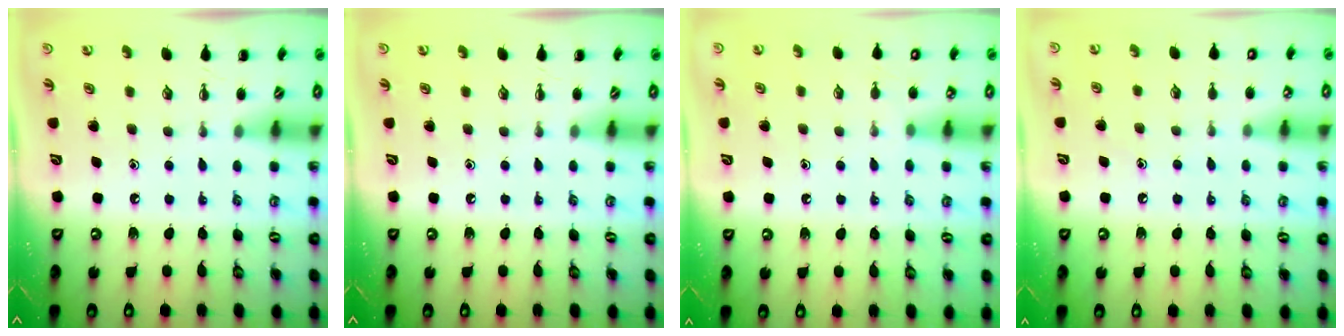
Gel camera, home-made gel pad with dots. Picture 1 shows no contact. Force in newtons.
{"total": 0.0}
{"total": 6.0, "press": 5.7, "slide": 2.0}
{"total": 5.4, "press": 5.2, "slide": 1.4}